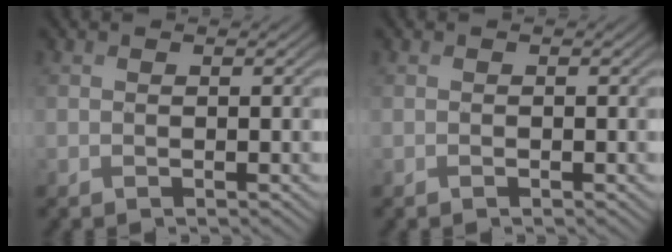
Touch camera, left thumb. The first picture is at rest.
{"total": 0.0}